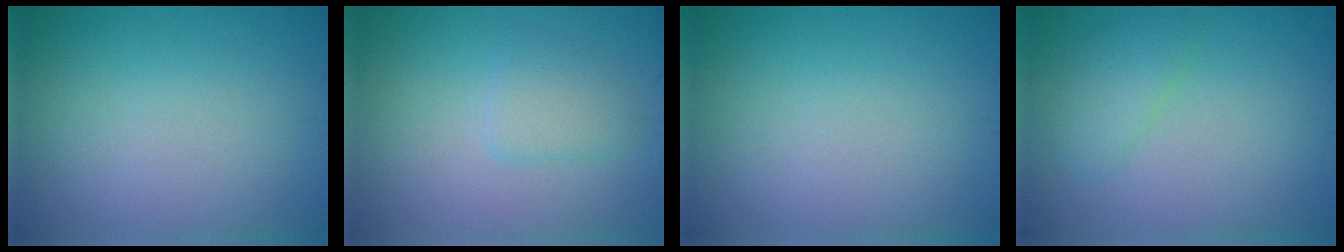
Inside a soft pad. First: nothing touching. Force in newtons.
{"total": 2.0, "press": 2.0, "slide": 0.2}
{"total": 0.0}
{"total": 2.0, "press": 2.0, "slide": 0.2}